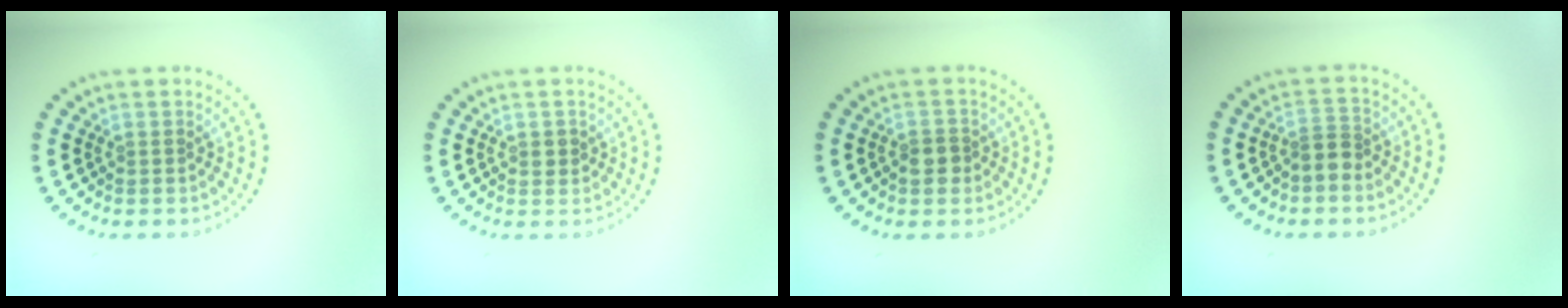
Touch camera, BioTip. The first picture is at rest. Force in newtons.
{"total": 1.0, "press": 0.9, "slide": 0.1}
{"total": 1.8, "press": 1.7, "slide": 0.7}
{"total": 2.1, "press": 1.7, "slide": 1.3}